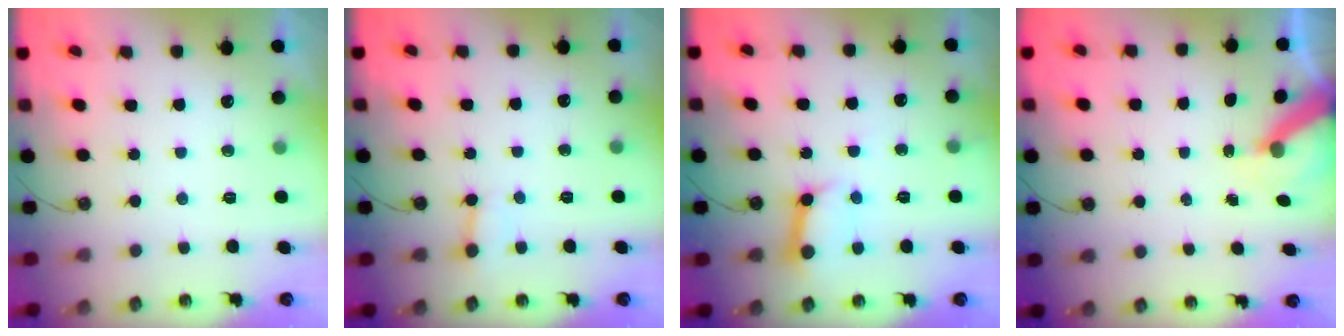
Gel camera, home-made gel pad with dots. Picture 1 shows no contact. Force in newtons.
{"total": 2.8, "press": 2.8, "slide": 0.3}
{"total": 11.3, "press": 11.2, "slide": 1.5}
{"total": 6.1, "press": 6.1, "slide": 0.7}